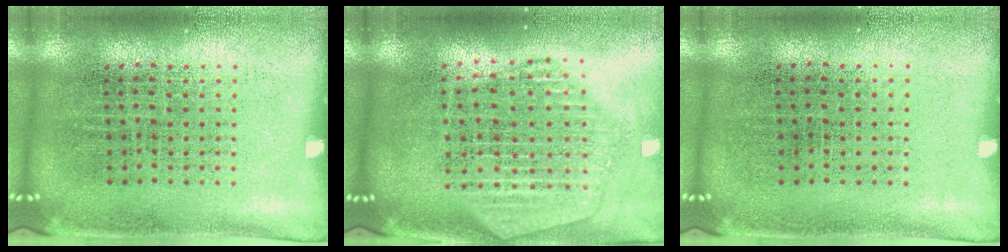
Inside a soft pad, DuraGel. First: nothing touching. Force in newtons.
{"total": 2.2, "press": 2.0, "slide": 1.0}
{"total": 0.0}